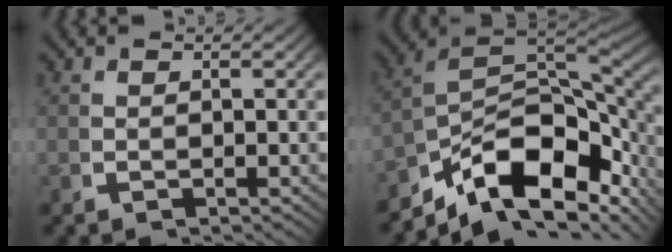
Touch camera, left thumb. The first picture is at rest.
{"total": 16.4, "force": [-2.9, 10.0, 12.6], "torque": [-0.211, -0.042, -0.030]}